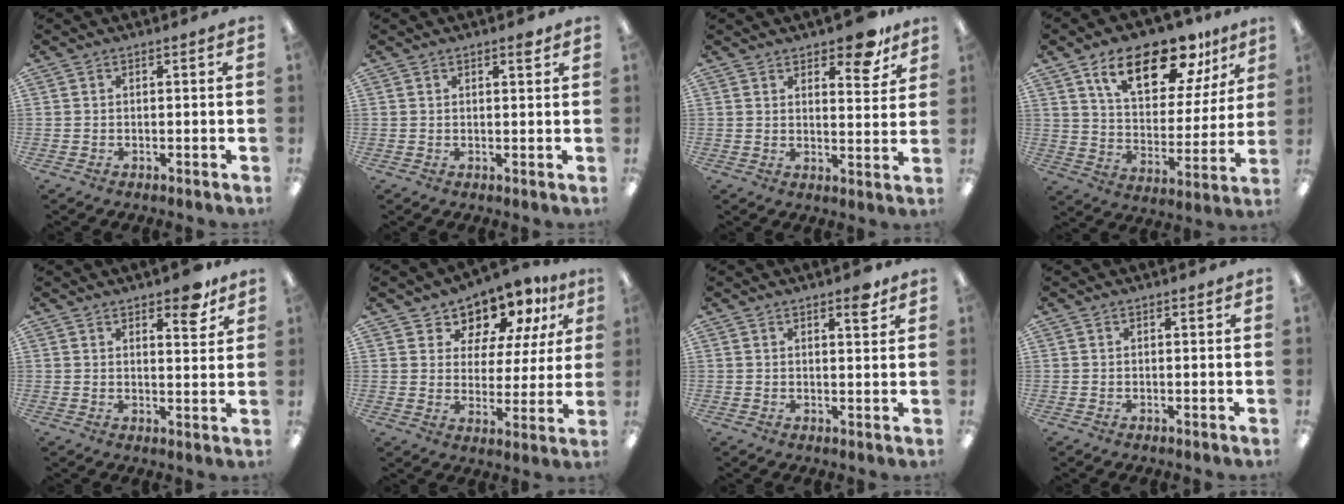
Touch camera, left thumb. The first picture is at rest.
{"total": 2.1, "force": [1.6, 0.6, 1.2], "torque": [-0.009, -0.005, 0.024]}
{"total": 8.7, "force": [6.7, 3.3, 4.5], "torque": [-0.040, -0.042, 0.111]}
{"total": 19.1, "force": [12.6, 8.7, 11.5], "torque": [-0.180, -0.059, 0.211]}
{"total": 6.4, "force": [4.9, 2.4, 3.4], "torque": [-0.031, -0.028, 0.079]}
{"total": 10.2, "force": [8.8, 4.9, 1.4], "torque": [-0.041, -0.077, 0.164]}
{"total": 3.9, "force": [2.9, 1.0, 2.3], "torque": [-0.019, -0.016, 0.044]}
{"total": 0.6, "force": [0.5, 0.3, 0.2], "torque": [0.003, -0.001, 0.007]}